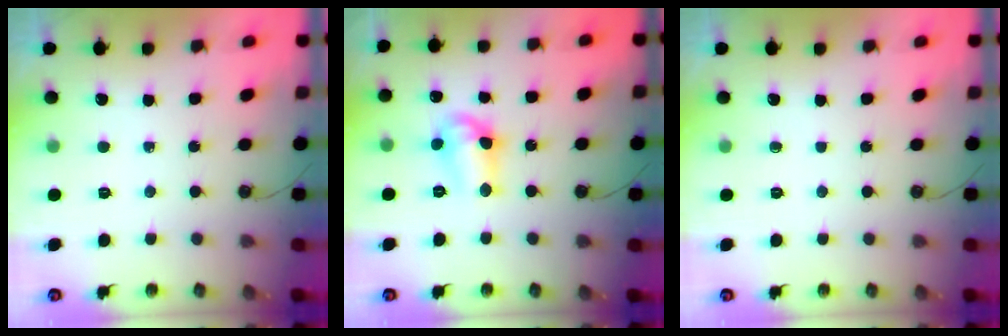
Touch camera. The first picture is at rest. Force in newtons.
{"total": 10.6, "press": 10.0, "slide": 3.6}
{"total": 0.0}